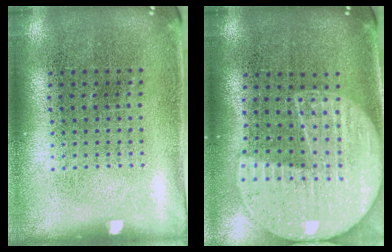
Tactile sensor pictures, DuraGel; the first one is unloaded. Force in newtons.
{"total": 2.2, "press": 1.9, "slide": 1.1}